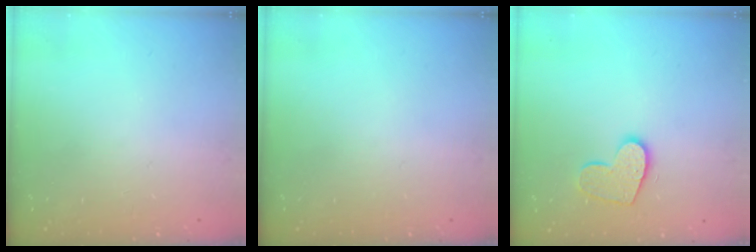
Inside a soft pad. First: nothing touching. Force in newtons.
{"total": 0.0}
{"total": 10.6, "press": 10.5, "slide": 0.8}